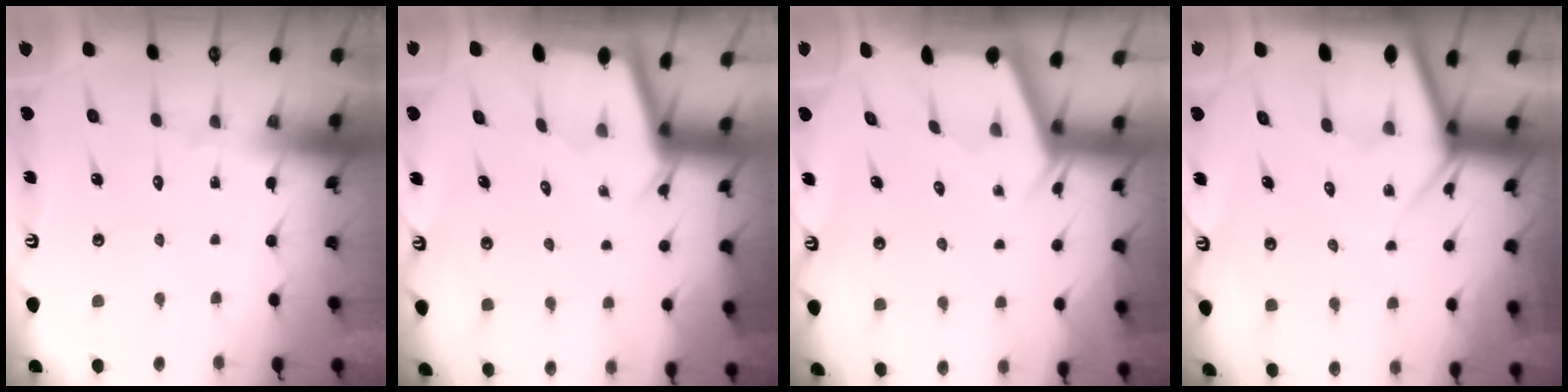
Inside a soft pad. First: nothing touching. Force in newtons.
{"total": 2.3, "press": 2.3, "slide": 0.1}
{"total": 2.4, "press": 2.3, "slide": 0.4}
{"total": 6.7, "press": 6.7, "slide": 0.5}